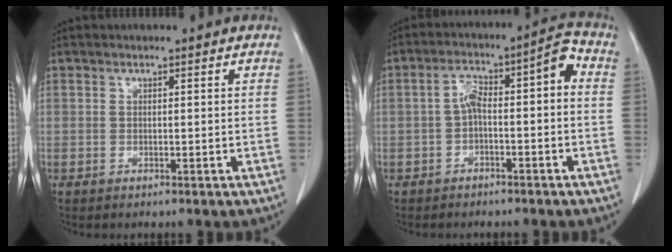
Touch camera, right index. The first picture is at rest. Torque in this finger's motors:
{"motor_torque": [0.31, 0.07, 0.15, 0.04]}